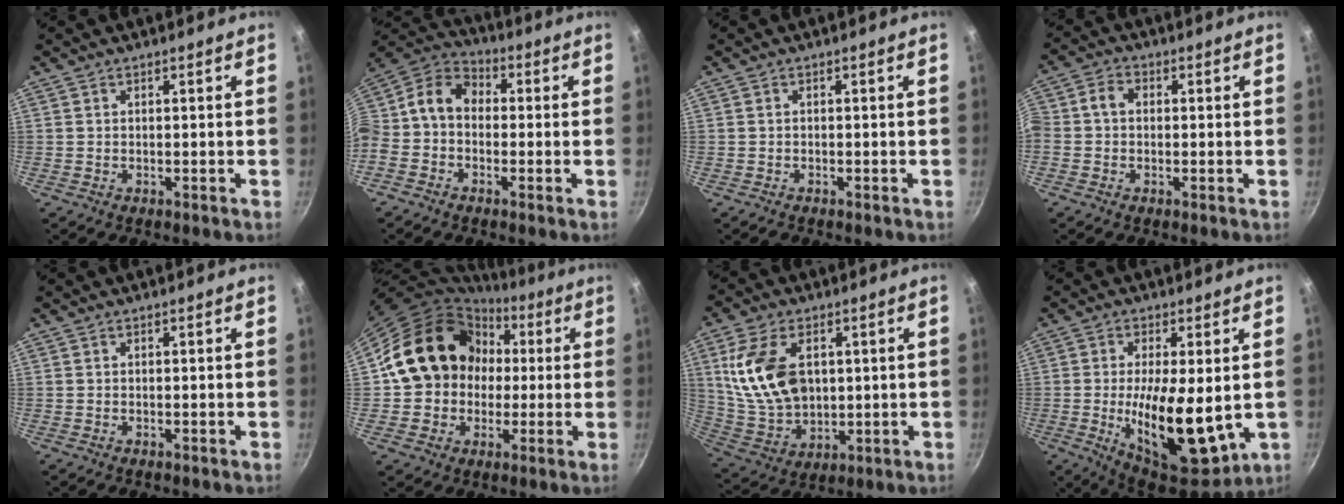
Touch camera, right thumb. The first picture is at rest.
{"total": 11.3, "force": [-1.0, 8.7, 7.2], "torque": [-0.131, 0.050, -0.045]}
{"total": 0.7, "force": [-0.5, 0.4, 0.1], "torque": [-0.004, 0.011, -0.009]}
{"total": 4.4, "force": [-0.2, 3.5, 2.7], "torque": [-0.056, 0.021, -0.021]}
{"total": 0.0}
{"total": 18.3, "force": [2.1, 15.8, 9.0], "torque": [-0.125, 0.045, 0.034]}
{"total": 16.3, "force": [3.4, 10.7, 11.8], "torque": [-0.206, -0.015, 0.082]}
{"total": 16.9, "force": [-1.3, 6.9, 15.4], "torque": [-0.234, -0.014, -0.007]}